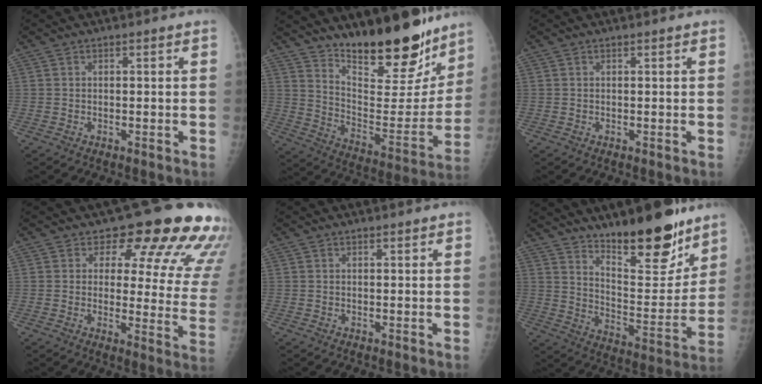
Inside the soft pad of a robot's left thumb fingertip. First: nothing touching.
{"total": 23.4, "force": [17.6, 8.0, 13.2], "torque": [-0.153, -0.113, 0.276]}
{"total": 0.0}
{"total": 18.1, "force": [12.6, 7.5, 10.6], "torque": [-0.072, -0.069, 0.128]}
{"total": 0.5, "force": [0.4, 0.2, 0.2], "torque": [-0.005, -0.002, 0.005]}
{"total": 18.5, "force": [13.6, 5.8, 11.1], "torque": [-0.121, -0.110, 0.221]}